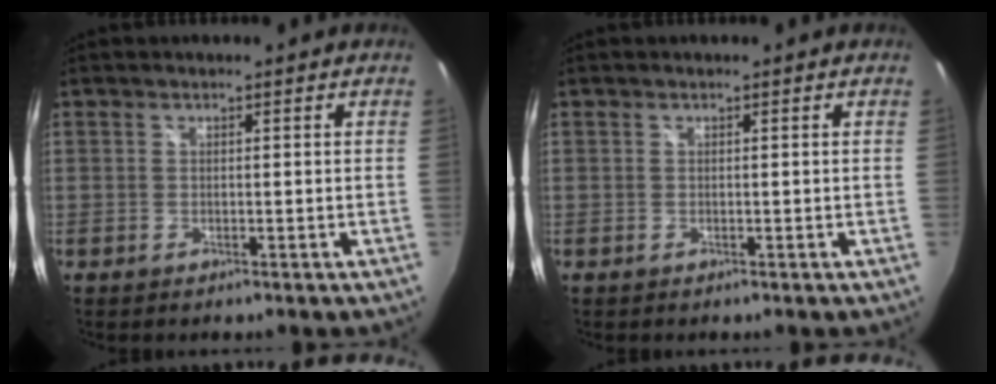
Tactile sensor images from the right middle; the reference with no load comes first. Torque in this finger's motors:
{"motor_torque": [0.02, -0.02, 0.00, 0.00]}